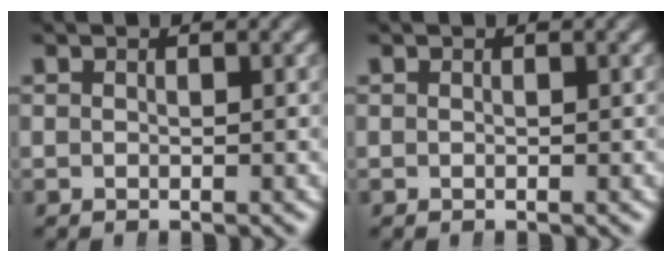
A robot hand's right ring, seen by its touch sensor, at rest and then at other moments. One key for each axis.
{"total": 0.0}